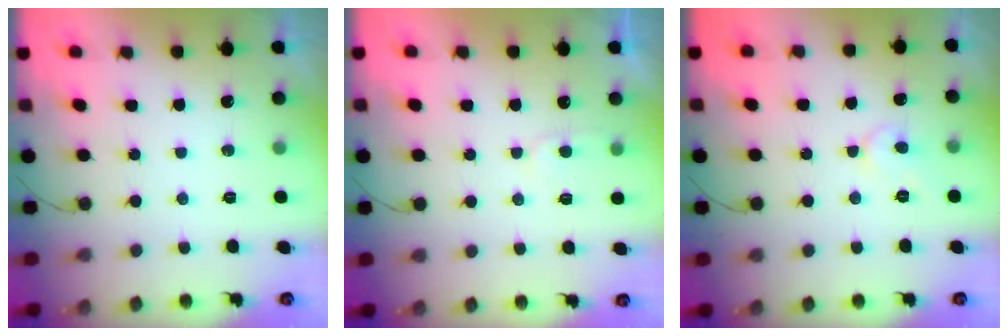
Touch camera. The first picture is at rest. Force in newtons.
{"total": 4.2, "press": 4.2, "slide": 0.4}
{"total": 4.7, "press": 4.7, "slide": 0.5}